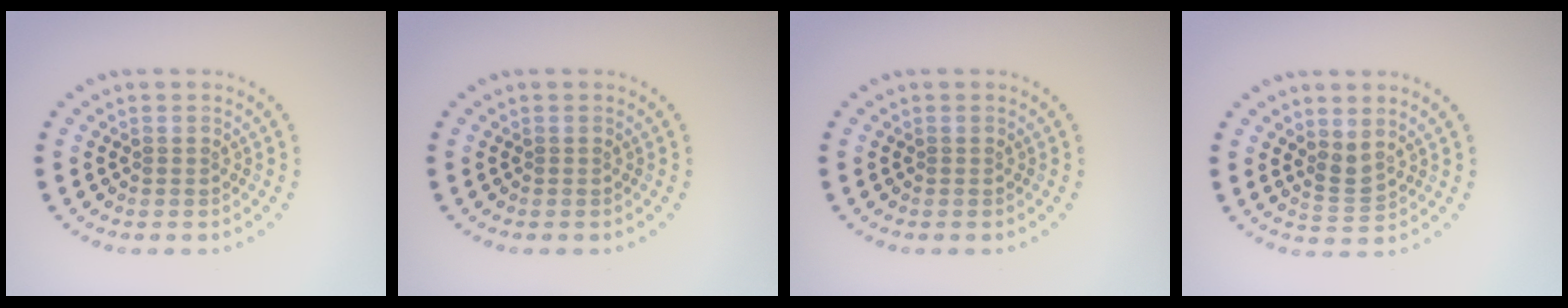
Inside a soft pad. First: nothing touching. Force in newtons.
{"total": 0.0}
{"total": 0.0}
{"total": 1.8, "press": 1.4, "slide": 1.2}